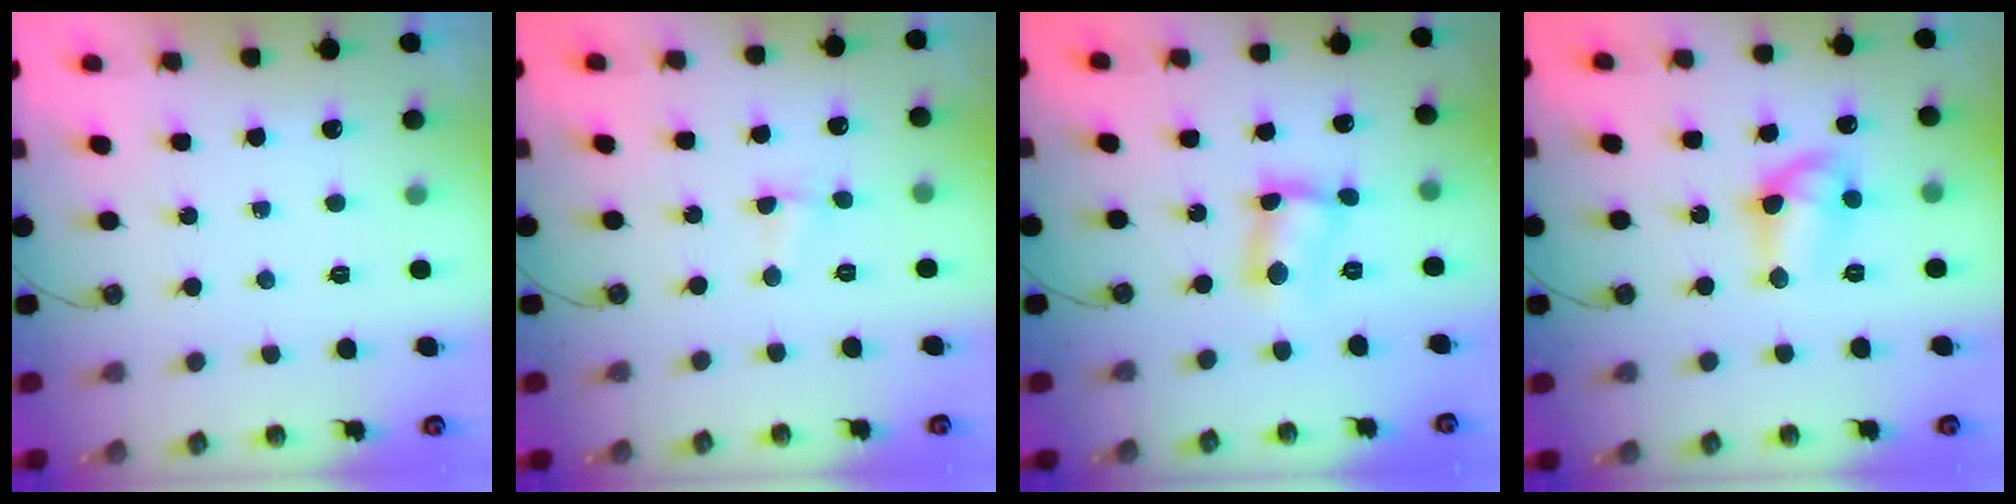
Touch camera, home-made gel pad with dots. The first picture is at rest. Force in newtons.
{"total": 1.6, "press": 1.4, "slide": 0.6}
{"total": 6.3, "press": 6.3, "slide": 0.3}
{"total": 10.6, "press": 10.6, "slide": 0.8}